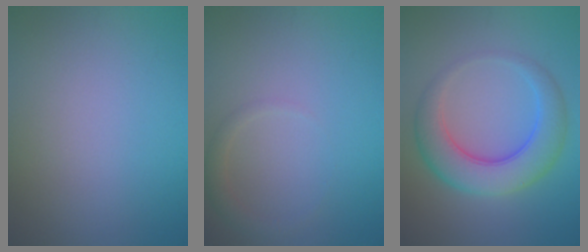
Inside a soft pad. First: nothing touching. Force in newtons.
{"total": 1.3, "press": 1.3, "slide": 0.1}
{"total": 6.4, "press": 6.4, "slide": 0.2}